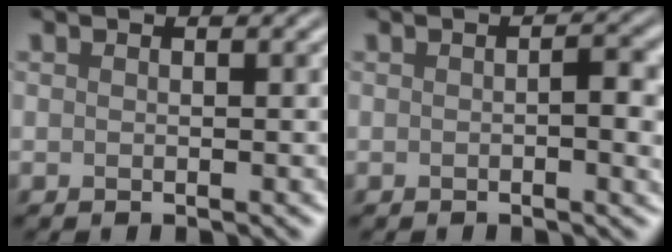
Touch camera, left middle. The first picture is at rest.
{"total": 2.6, "force": [-0.2, 0.6, 2.5], "torque": [-0.037, -0.001, -0.003]}